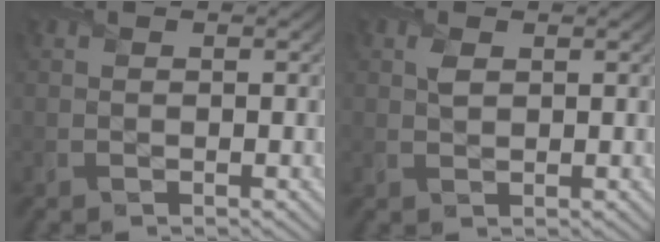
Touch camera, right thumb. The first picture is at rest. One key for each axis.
{"total": 1.5, "fx": 0.7, "fy": 0.9, "fz": 1.0, "tx": -0.026, "ty": 0.002, "tz": 0.013}